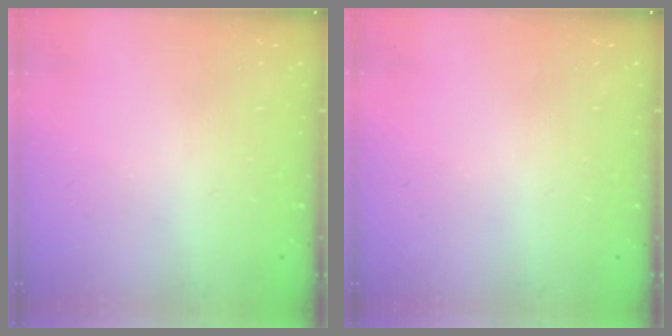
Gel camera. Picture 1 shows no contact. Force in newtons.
{"total": 0.0}